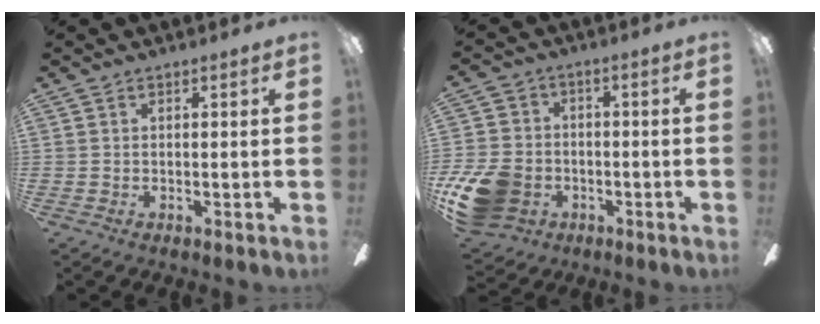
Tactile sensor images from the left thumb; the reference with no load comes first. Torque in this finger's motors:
{"motor_torque": [-0.04, 0.25, 0.29, -0.22, 0.14]}